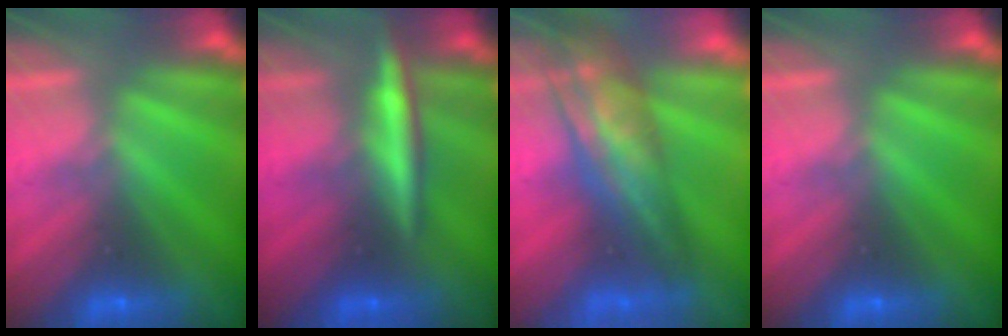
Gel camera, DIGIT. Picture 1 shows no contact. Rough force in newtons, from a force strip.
{"total": 2.7}
{"total": 5.9}
{"total": 0.0}